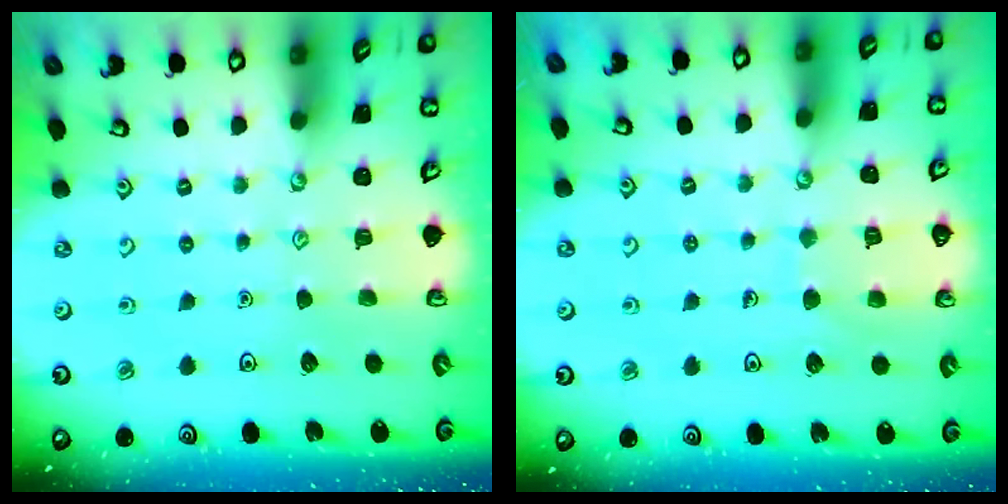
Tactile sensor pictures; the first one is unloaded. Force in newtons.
{"total": 6.0, "press": 6.0, "slide": 0.5}